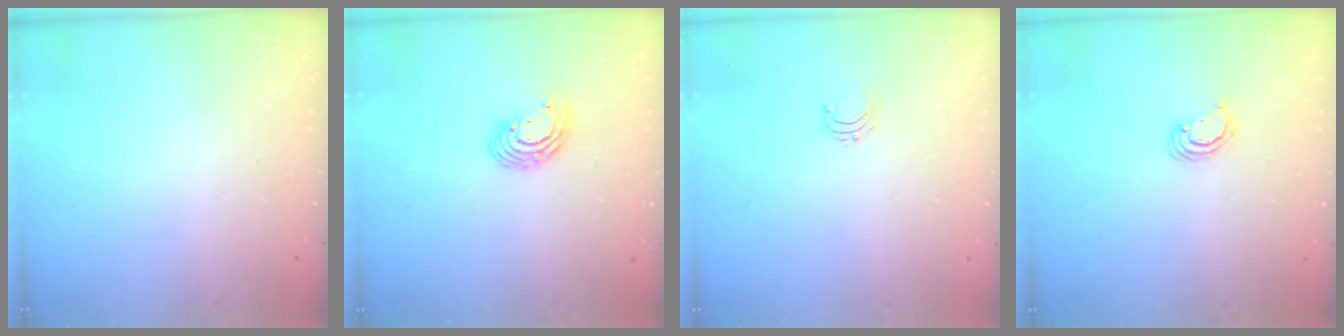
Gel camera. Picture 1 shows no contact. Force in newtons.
{"total": 7.2, "press": 7.2, "slide": 1.0}
{"total": 3.7, "press": 3.7, "slide": 0.3}
{"total": 2.3, "press": 2.3, "slide": 0.2}